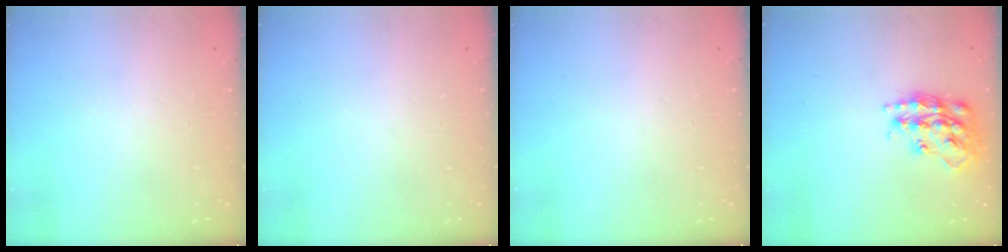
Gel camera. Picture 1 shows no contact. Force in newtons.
{"total": 0.0}
{"total": 0.0}
{"total": 17.0, "press": 16.9, "slide": 1.2}